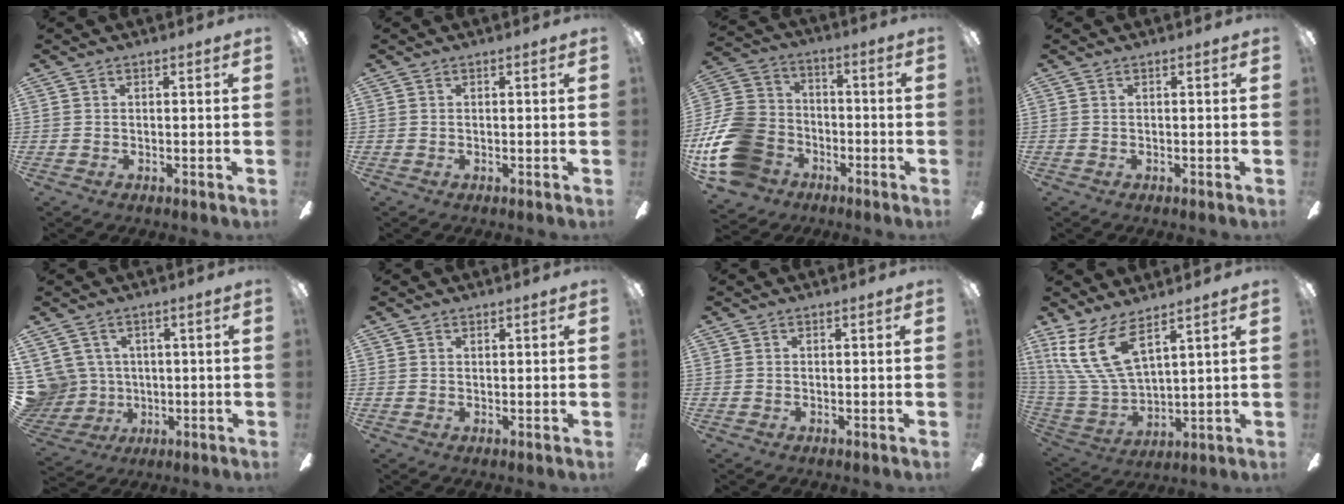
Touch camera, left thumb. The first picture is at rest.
{"total": 0.0}
{"total": 19.0, "force": [-7.1, 14.4, 10.3], "torque": [-0.224, 0.049, -0.116]}
{"total": 0.0}
{"total": 8.6, "force": [2.1, 8.2, 1.8], "torque": [-0.084, -0.011, 0.049]}
{"total": 1.0, "force": [0.9, 0.3, 0.0], "torque": [0.000, -0.003, 0.019]}
{"total": 0.0}
{"total": 16.4, "force": [9.2, 7.1, 11.6], "torque": [-0.272, -0.039, 0.167]}